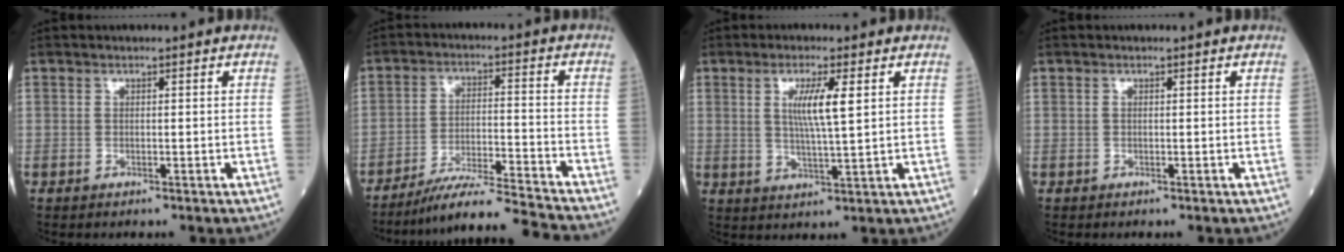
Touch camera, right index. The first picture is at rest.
{"total": 11.7, "force": [-11.0, -2.2, 3.5], "torque": [-0.052, -0.001, -0.191]}
{"total": 6.0, "force": [1.8, 0.1, 5.8], "torque": [-0.112, -0.004, 0.035]}
{"total": 0.0}